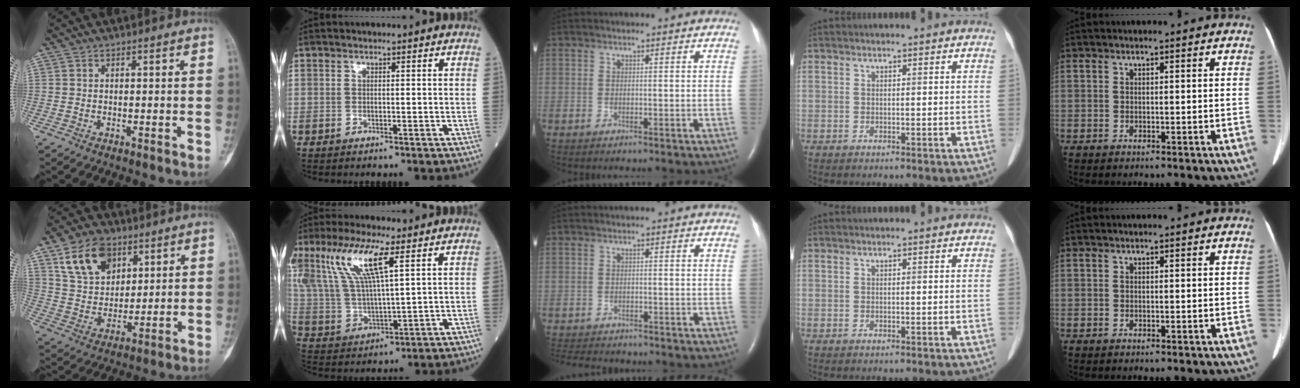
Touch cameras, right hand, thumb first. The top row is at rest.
{"thumb": {"total": 12.8, "force": [6.7, 8.6, 6.8], "torque": [-0.095, -0.024, 0.131]}, "index": {"total": 13.6, "force": [6.7, 2.5, 11.5], "torque": [-0.262, 0.010, 0.131]}, "middle": {"total": 7.8, "force": [-7.1, 2.0, 2.4], "torque": [-0.041, -0.008, -0.102]}}